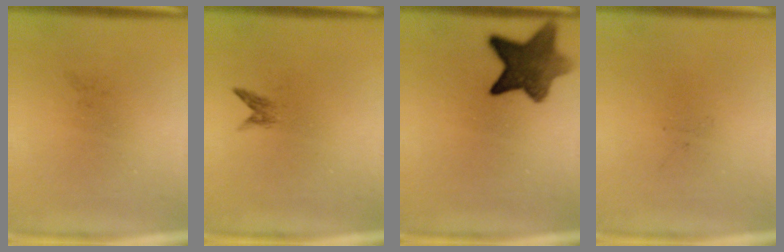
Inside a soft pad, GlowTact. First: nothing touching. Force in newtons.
{"total": 0.9}
{"total": 9.0}
{"total": 0.0}